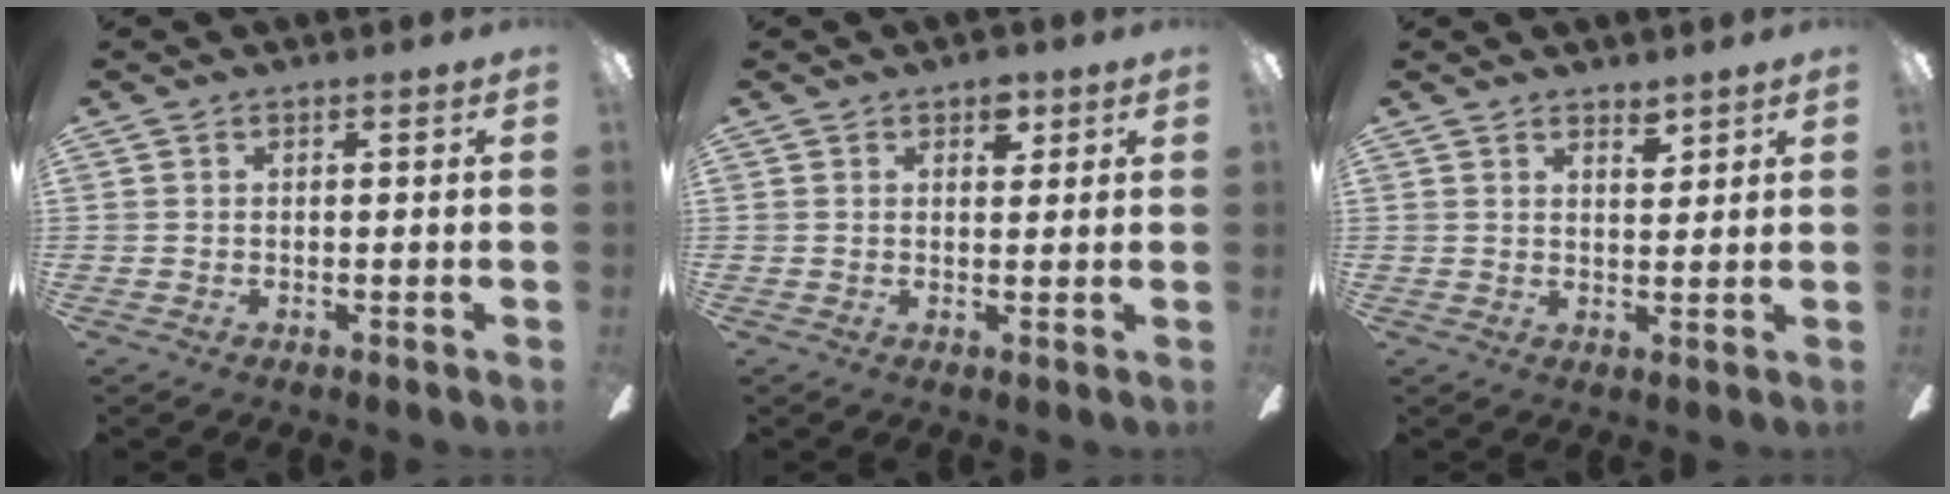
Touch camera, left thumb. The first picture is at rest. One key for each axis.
{"total": 4.4, "fx": 2.6, "fy": 2.5, "fz": 2.5, "tx": -0.014, "ty": -0.010, "tz": 0.038}
{"total": 3.4, "fx": 2.9, "fy": 1.1, "fz": 1.4, "tx": -0.008, "ty": -0.019, "tz": 0.048}